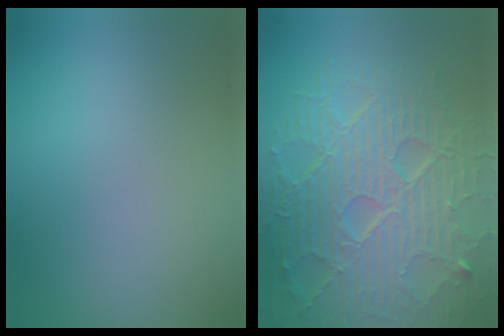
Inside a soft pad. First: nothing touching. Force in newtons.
{"total": 9.6, "press": 6.4, "slide": 7.1}